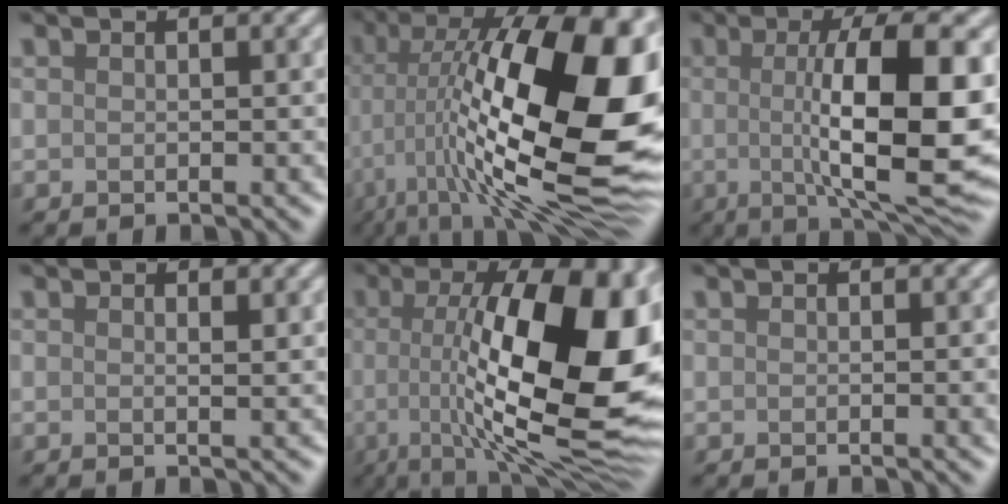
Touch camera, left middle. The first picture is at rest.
{"total": 19.7, "force": [0.2, 8.1, 18.0], "torque": [-0.290, 0.016, -0.008]}
{"total": 12.7, "force": [0.0, 3.5, 12.2], "torque": [-0.171, -0.008, 0.001]}
{"total": 0.9, "force": [0.4, 0.2, 0.8], "torque": [-0.009, -0.002, 0.004]}
{"total": 16.4, "force": [0.1, 5.3, 15.5], "torque": [-0.215, 0.007, -0.003]}
{"total": 1.0, "force": [0.0, 0.2, 1.0], "torque": [-0.009, 0.000, -0.001]}